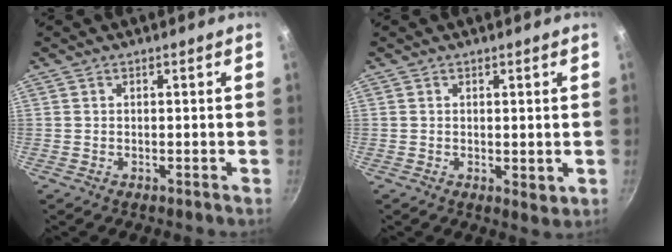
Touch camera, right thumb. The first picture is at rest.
{"total": 2.2, "force": [0.3, 1.1, 1.9], "torque": [-0.027, -0.007, 0.005]}